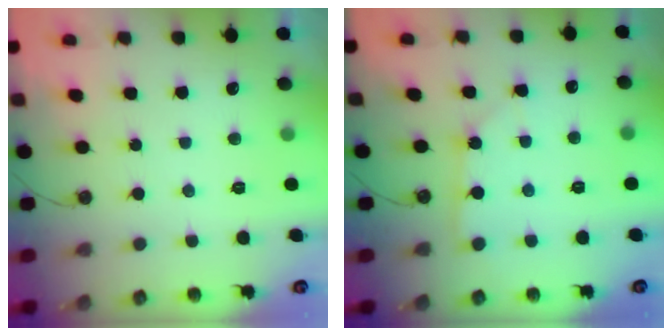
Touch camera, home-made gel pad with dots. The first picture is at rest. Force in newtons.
{"total": 2.0, "press": 2.0, "slide": 0.3}